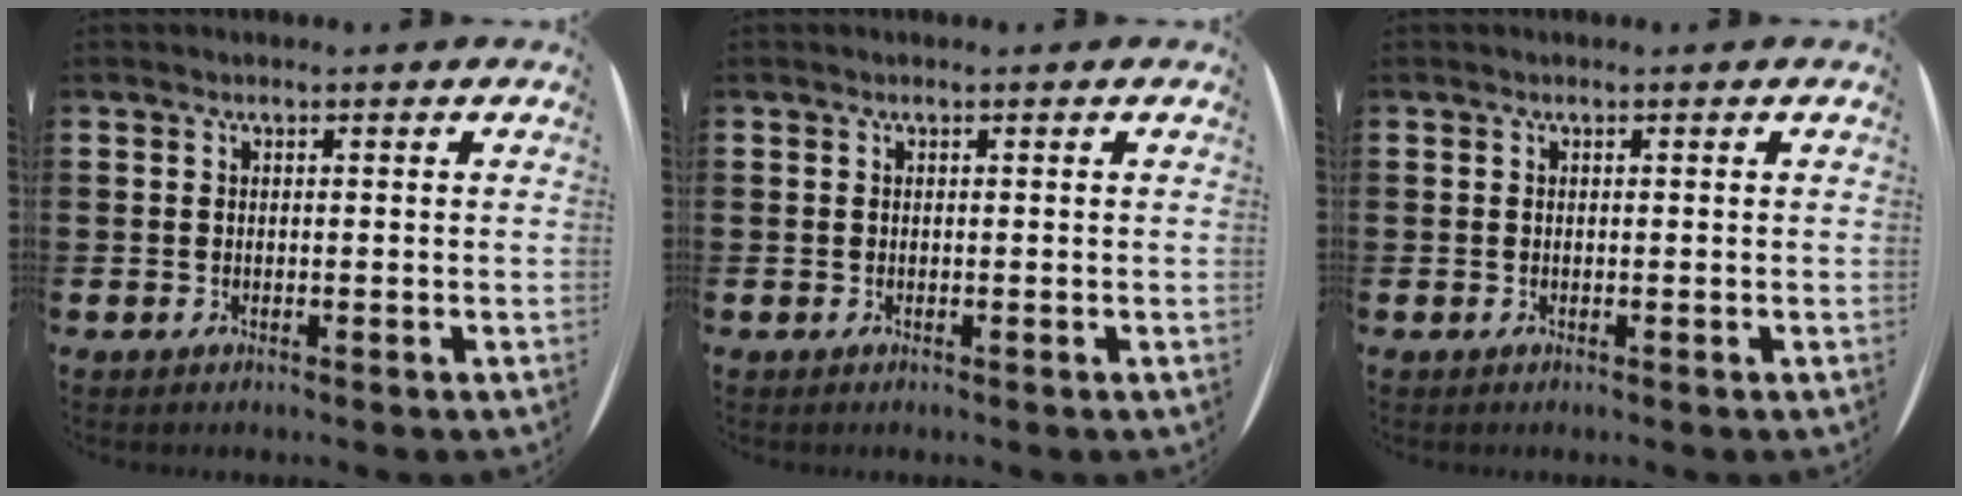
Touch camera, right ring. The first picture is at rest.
{"total": 0.0}
{"total": 0.0}